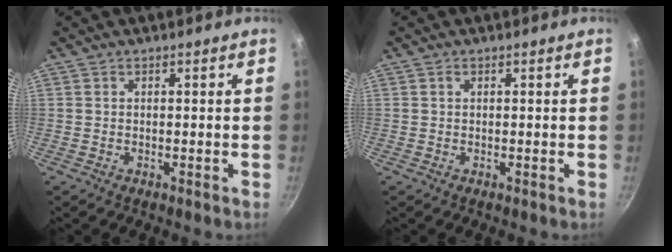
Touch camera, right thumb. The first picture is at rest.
{"total": 0.6, "force": [0.2, 0.4, 0.4], "torque": [-0.008, 0.003, 0.004]}